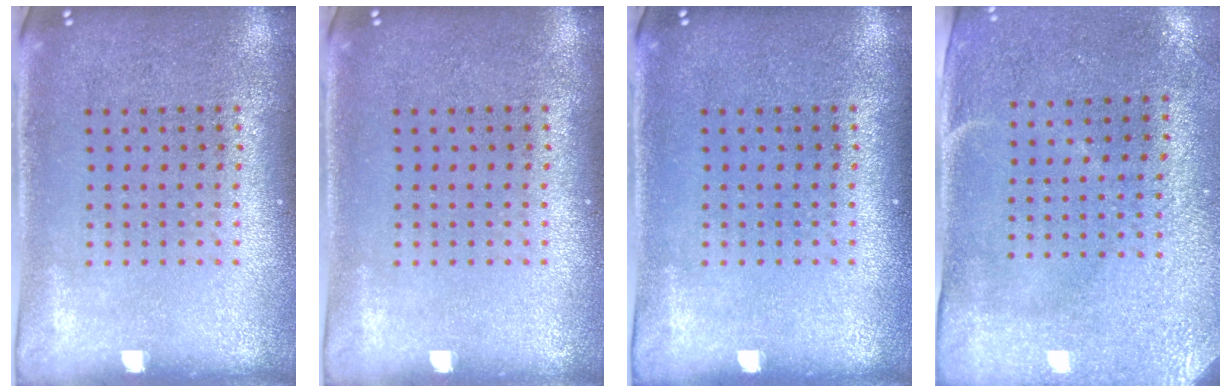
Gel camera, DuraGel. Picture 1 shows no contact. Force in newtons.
{"total": 0.0}
{"total": 0.0}
{"total": 2.9, "press": 2.4, "slide": 1.6}